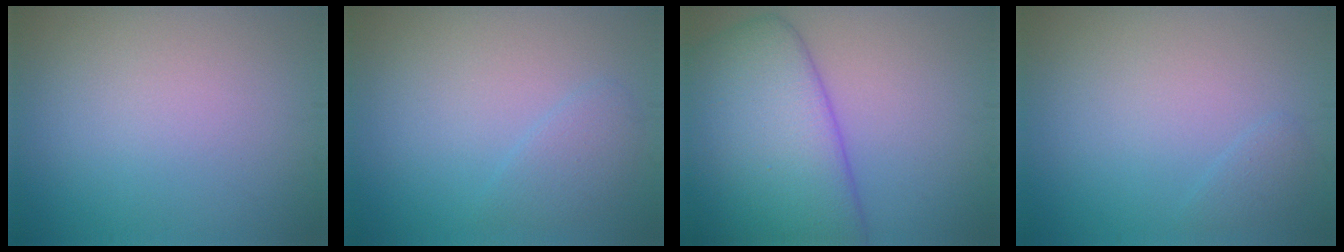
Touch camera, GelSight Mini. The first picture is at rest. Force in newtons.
{"total": 1.6, "press": 1.6, "slide": 0.0}
{"total": 10.8, "press": 10.8, "slide": 0.5}
{"total": 0.9, "press": 0.9, "slide": 0.1}